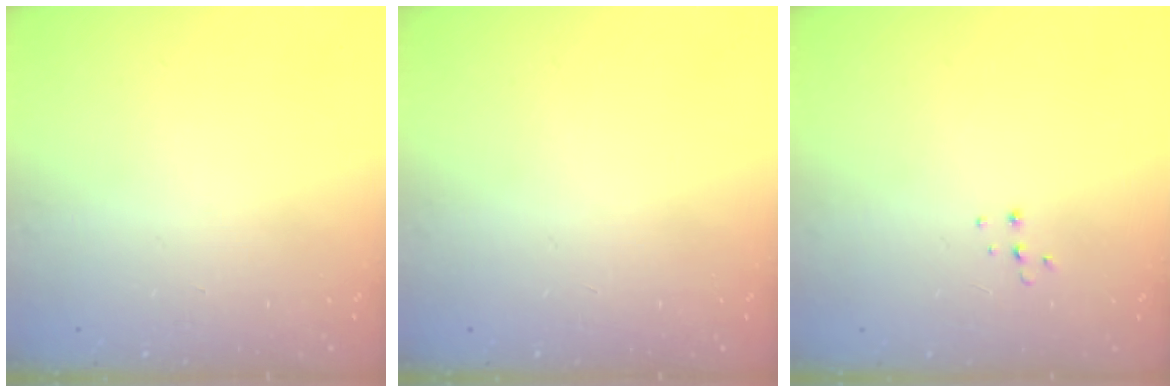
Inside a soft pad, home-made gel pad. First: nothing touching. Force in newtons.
{"total": 0.0}
{"total": 3.7, "press": 3.7, "slide": 0.3}